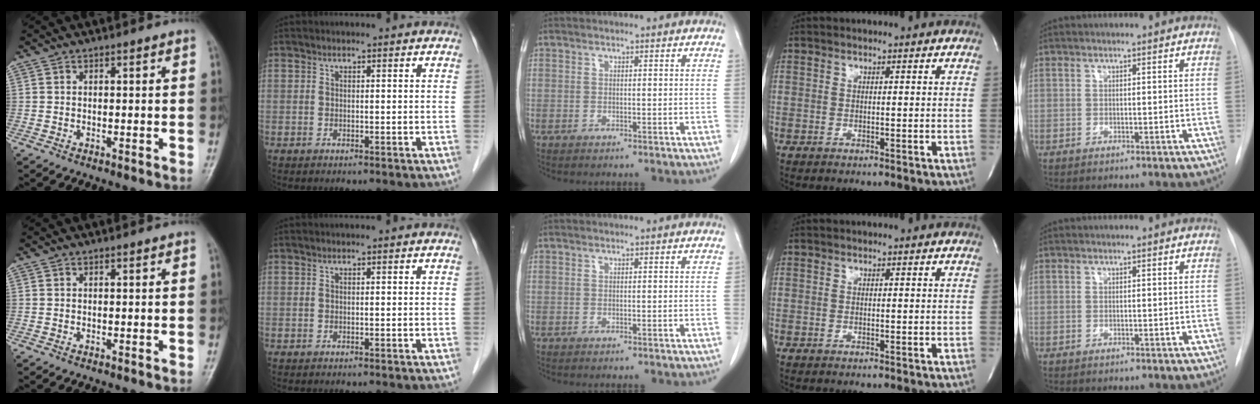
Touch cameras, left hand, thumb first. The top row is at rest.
{}